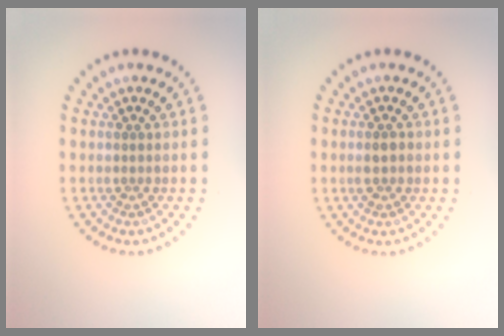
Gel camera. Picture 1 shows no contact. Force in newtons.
{"total": 1.4, "press": 1.3, "slide": 0.3}